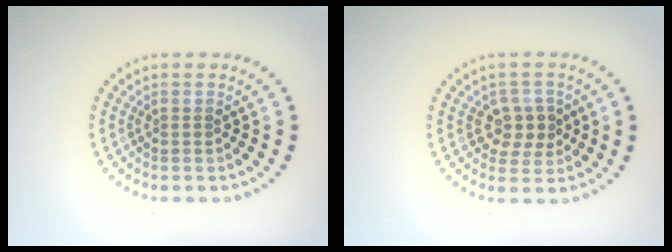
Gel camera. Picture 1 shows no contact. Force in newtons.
{"total": 2.8, "press": 2.7, "slide": 1.0}